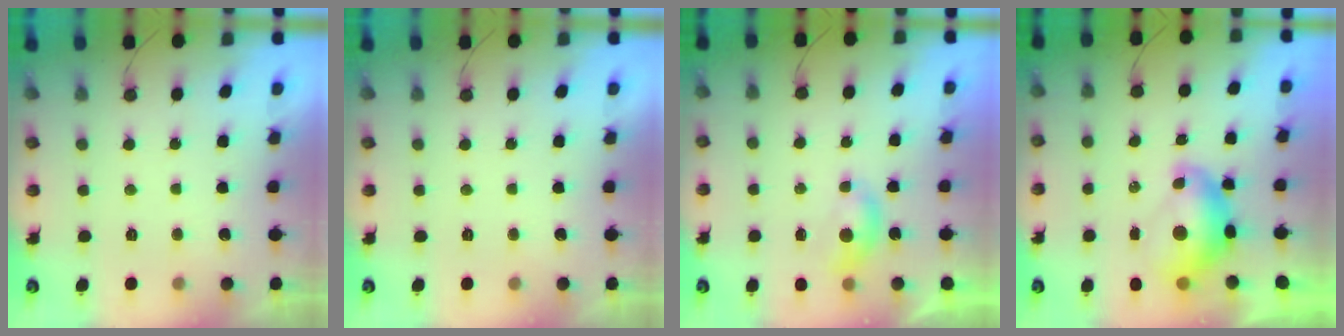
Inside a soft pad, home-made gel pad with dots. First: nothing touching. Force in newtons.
{"total": 0.0}
{"total": 3.8, "press": 3.8, "slide": 0.4}
{"total": 8.9, "press": 8.8, "slide": 1.0}